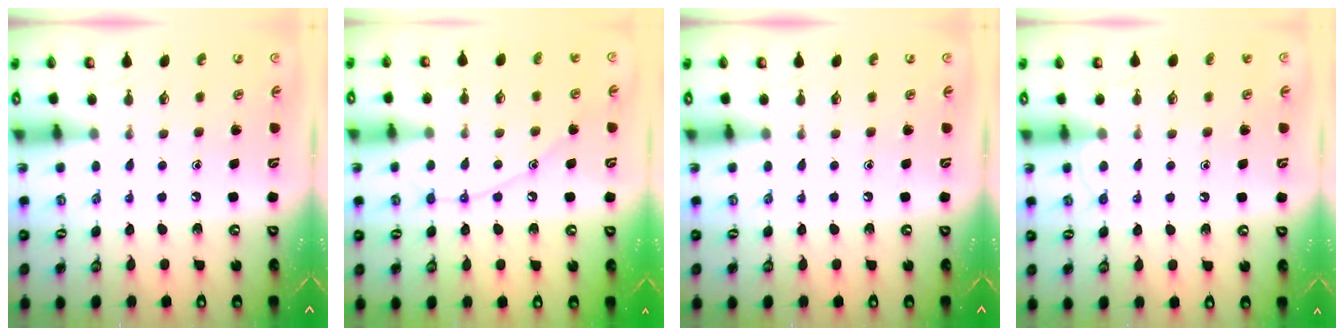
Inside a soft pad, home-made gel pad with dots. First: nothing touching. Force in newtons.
{"total": 9.7, "press": 9.7, "slide": 0.8}
{"total": 0.0}
{"total": 5.2, "press": 5.1, "slide": 0.5}